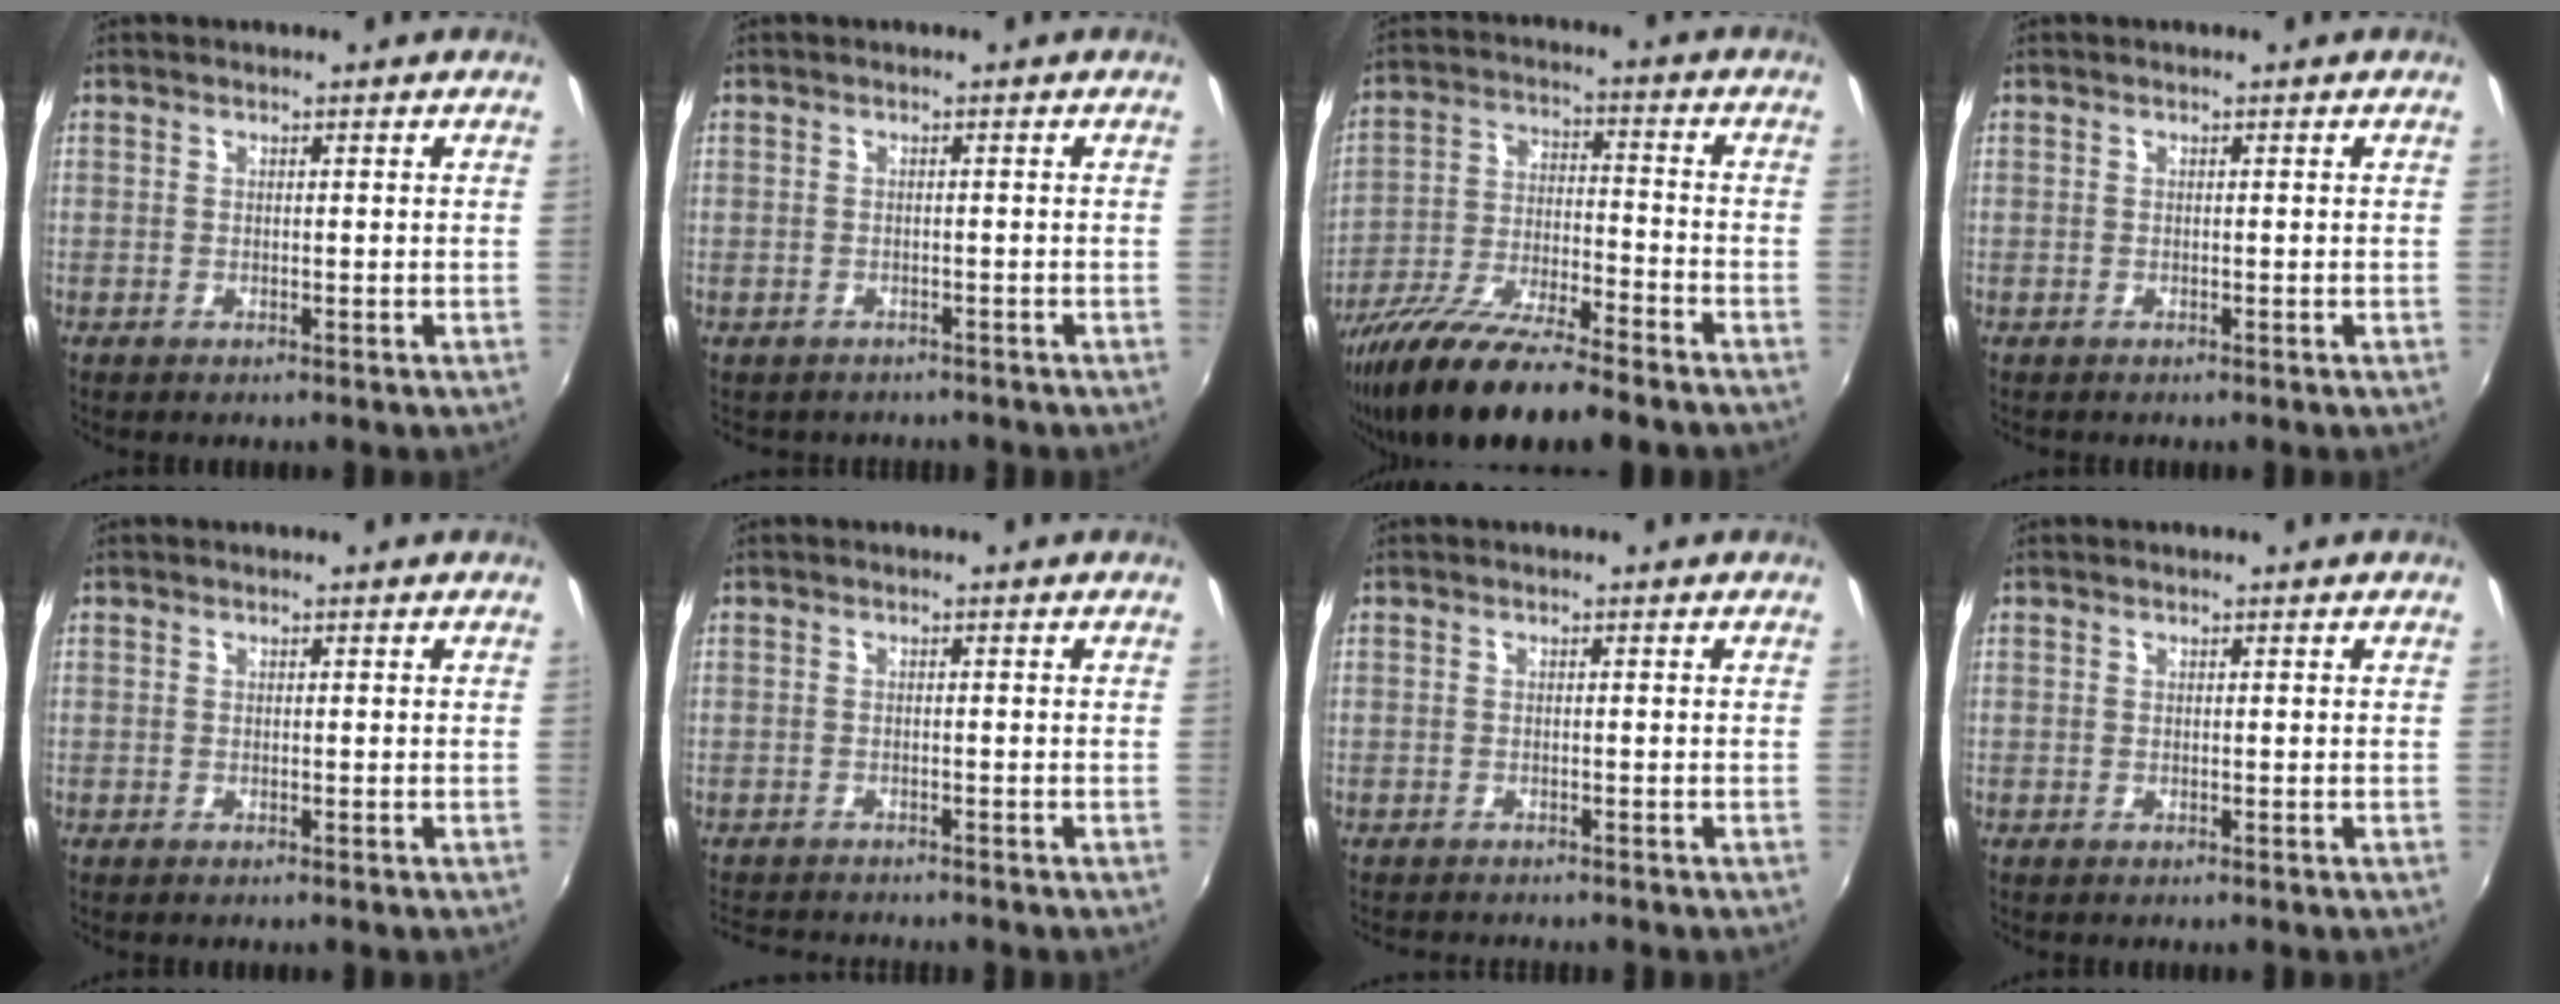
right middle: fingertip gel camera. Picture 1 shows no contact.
{"total": 2.1, "force": [-1.4, 1.6, 0.1], "torque": [-0.010, -0.001, -0.020]}
{"total": 16.9, "force": [-13.0, 2.8, 10.4], "torque": [-0.204, -0.039, -0.230]}
{"total": 0.0}
{"total": 0.0}
{"total": 5.4, "force": [-5.2, 0.9, 1.3], "torque": [-0.039, -0.017, -0.084]}
{"total": 2.0, "force": [-2.0, 0.3, 0.4], "torque": [-0.015, -0.014, -0.032]}
{"total": 0.0}